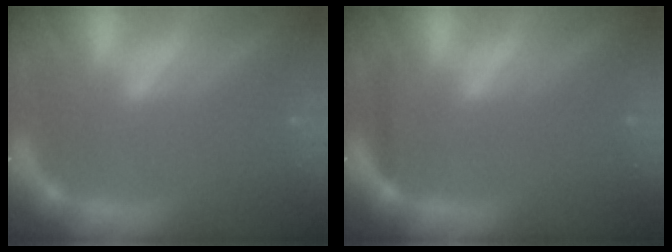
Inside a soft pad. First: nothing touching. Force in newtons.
{"total": 0.9}